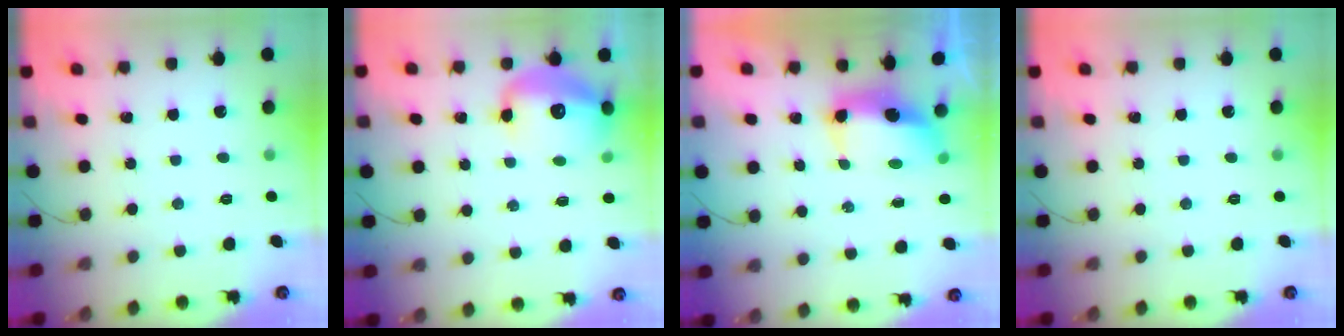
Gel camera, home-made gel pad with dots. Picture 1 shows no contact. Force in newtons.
{"total": 14.2, "press": 13.7, "slide": 3.7}
{"total": 8.1, "press": 8.0, "slide": 1.5}
{"total": 0.0}